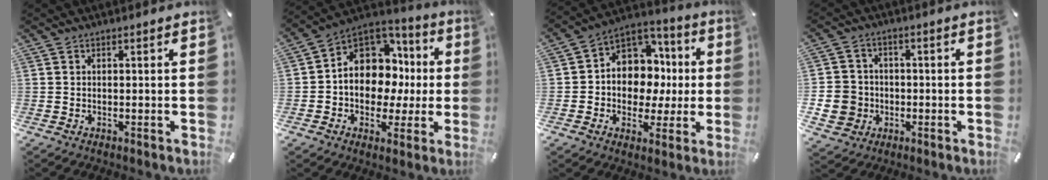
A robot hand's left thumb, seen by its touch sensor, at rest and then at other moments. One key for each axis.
{"total": 13.4, "fx": 1.4, "fy": 11.1, "fz": 7.4, "tx": -0.135, "ty": -0.017, "tz": 0.032}
{"total": 11.8, "fx": 0.4, "fy": 10.7, "fz": 4.8, "tx": -0.074, "ty": -0.010, "tz": 0.020}
{"total": 8.4, "fx": -1.7, "fy": 7.9, "fz": 2.2, "tx": -0.059, "ty": 0.013, "tz": -0.028}